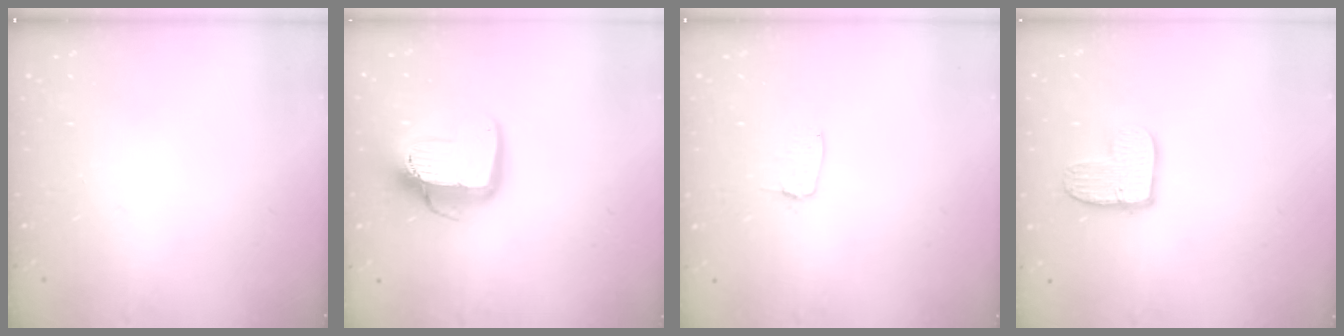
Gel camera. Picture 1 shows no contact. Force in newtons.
{"total": 14.0, "press": 13.9, "slide": 1.7}
{"total": 3.6, "press": 3.6, "slide": 0.3}
{"total": 10.7, "press": 10.7, "slide": 0.8}